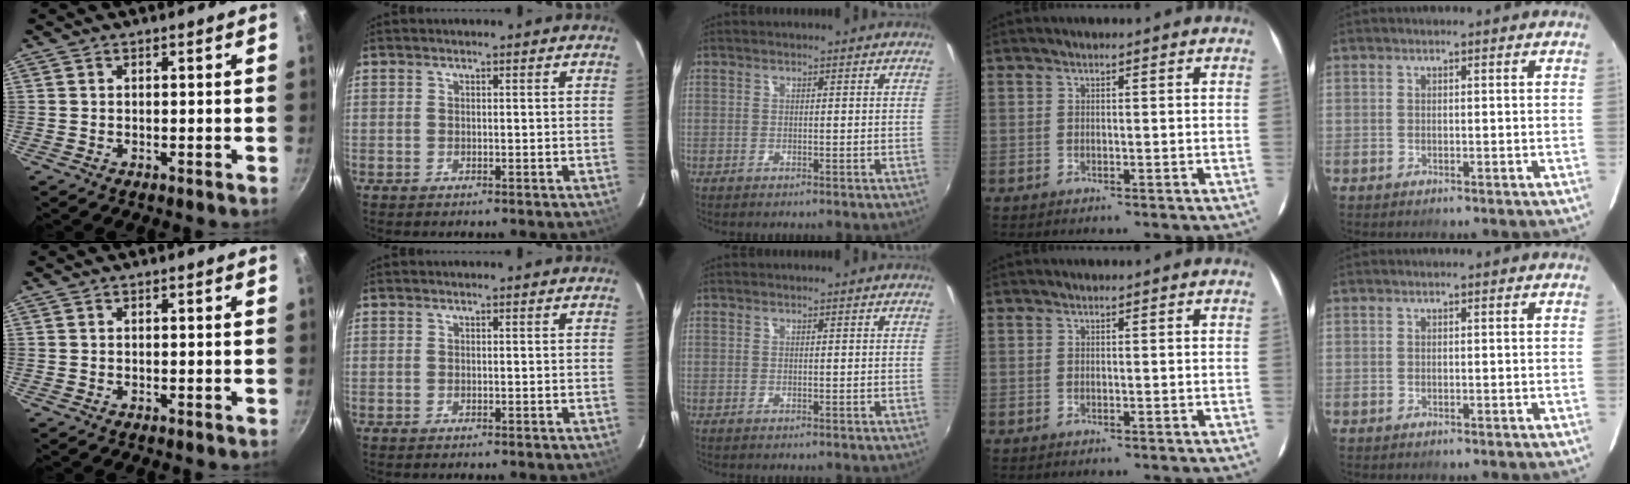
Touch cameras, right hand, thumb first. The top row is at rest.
{}